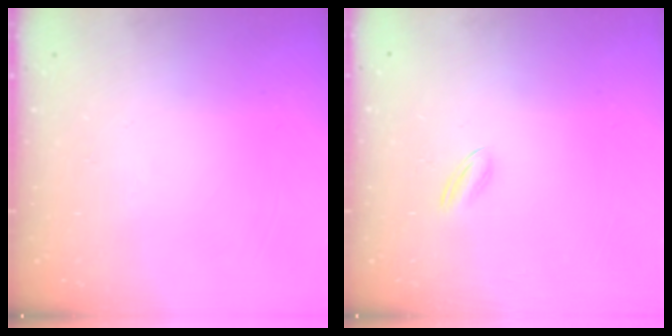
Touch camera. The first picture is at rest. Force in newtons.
{"total": 2.5, "press": 2.4, "slide": 0.8}